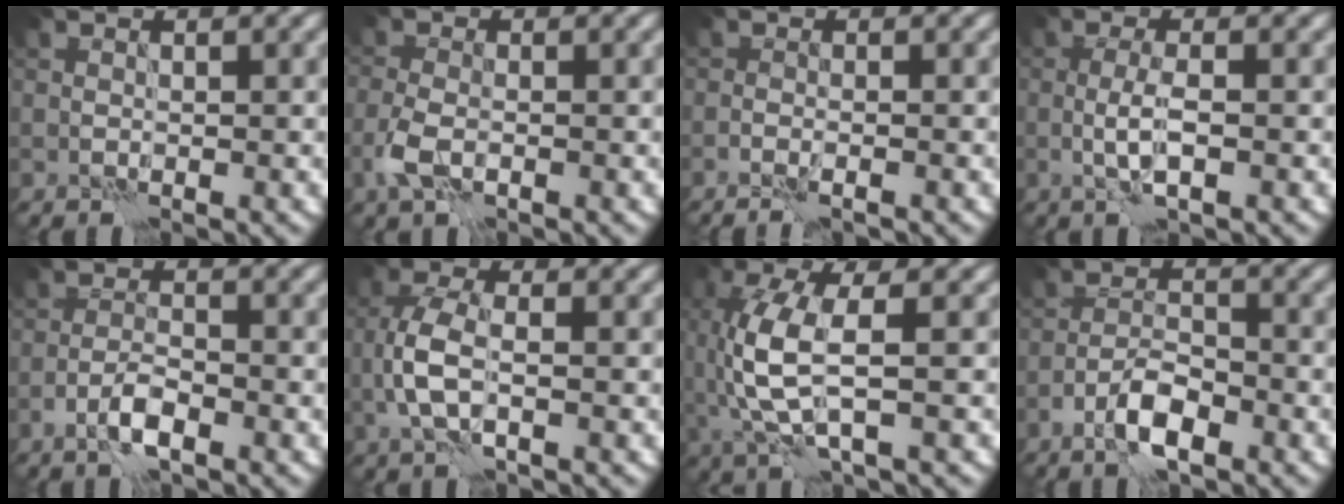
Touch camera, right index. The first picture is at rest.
{"total": 2.7, "force": [-1.1, 1.5, 2.0], "torque": [-0.051, -0.005, -0.026]}
{"total": 1.8, "force": [-1.4, 0.3, 1.2], "torque": [-0.023, 0.008, -0.024]}
{"total": 2.5, "force": [-0.5, 0.5, 2.4], "torque": [-0.048, 0.002, -0.012]}
{"total": 2.5, "force": [-1.6, 0.6, 1.8], "torque": [-0.039, 0.005, -0.034]}
{"total": 3.8, "force": [-0.6, 1.7, 3.4], "torque": [-0.081, 0.004, -0.017]}
{"total": 5.9, "force": [0.1, 2.0, 5.5], "torque": [-0.142, -0.004, 0.006]}
{"total": 3.6, "force": [-2.3, 1.1, 2.5], "torque": [-0.046, 0.009, -0.048]}